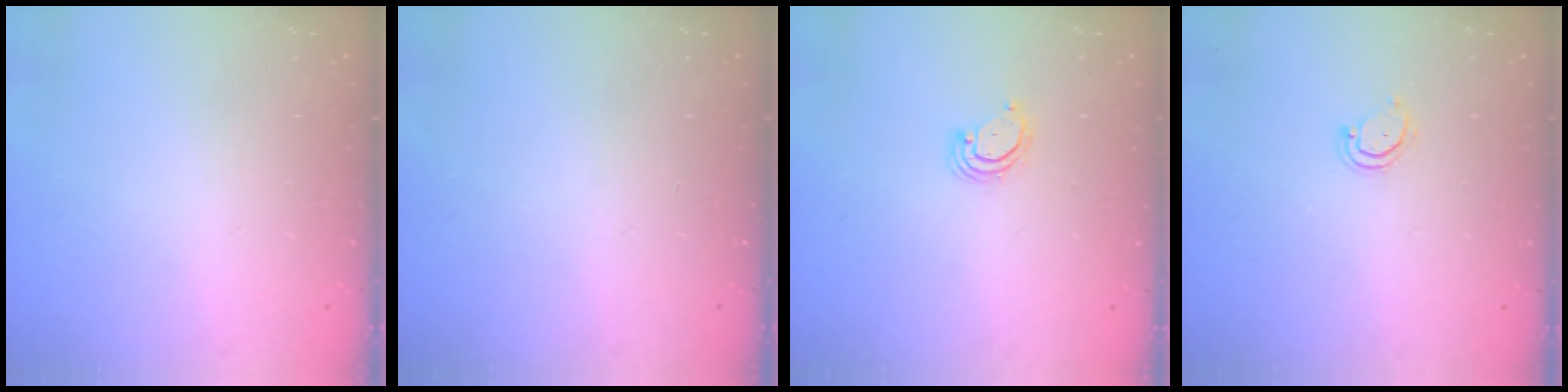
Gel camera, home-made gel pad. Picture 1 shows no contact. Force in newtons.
{"total": 0.0}
{"total": 2.9, "press": 2.9, "slide": 0.3}
{"total": 2.5, "press": 2.5, "slide": 0.1}